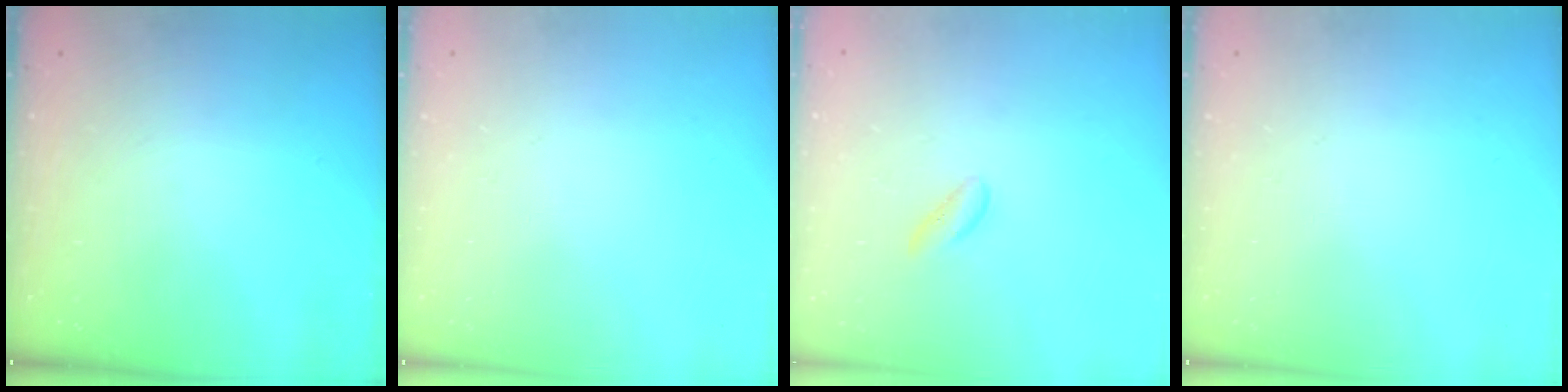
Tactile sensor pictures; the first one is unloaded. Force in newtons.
{"total": 0.0}
{"total": 1.3, "press": 1.2, "slide": 0.5}
{"total": 0.0}